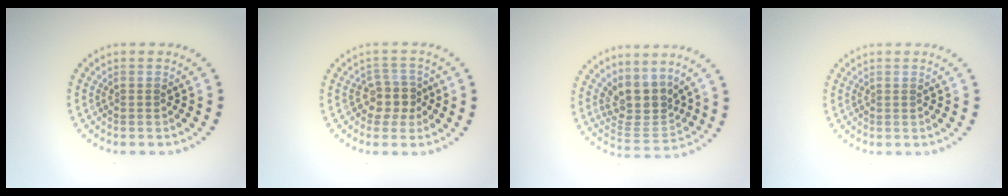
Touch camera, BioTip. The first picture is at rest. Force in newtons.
{"total": 2.7, "press": 2.2, "slide": 1.5}
{"total": 3.8, "press": 3.0, "slide": 2.4}
{"total": 0.0}